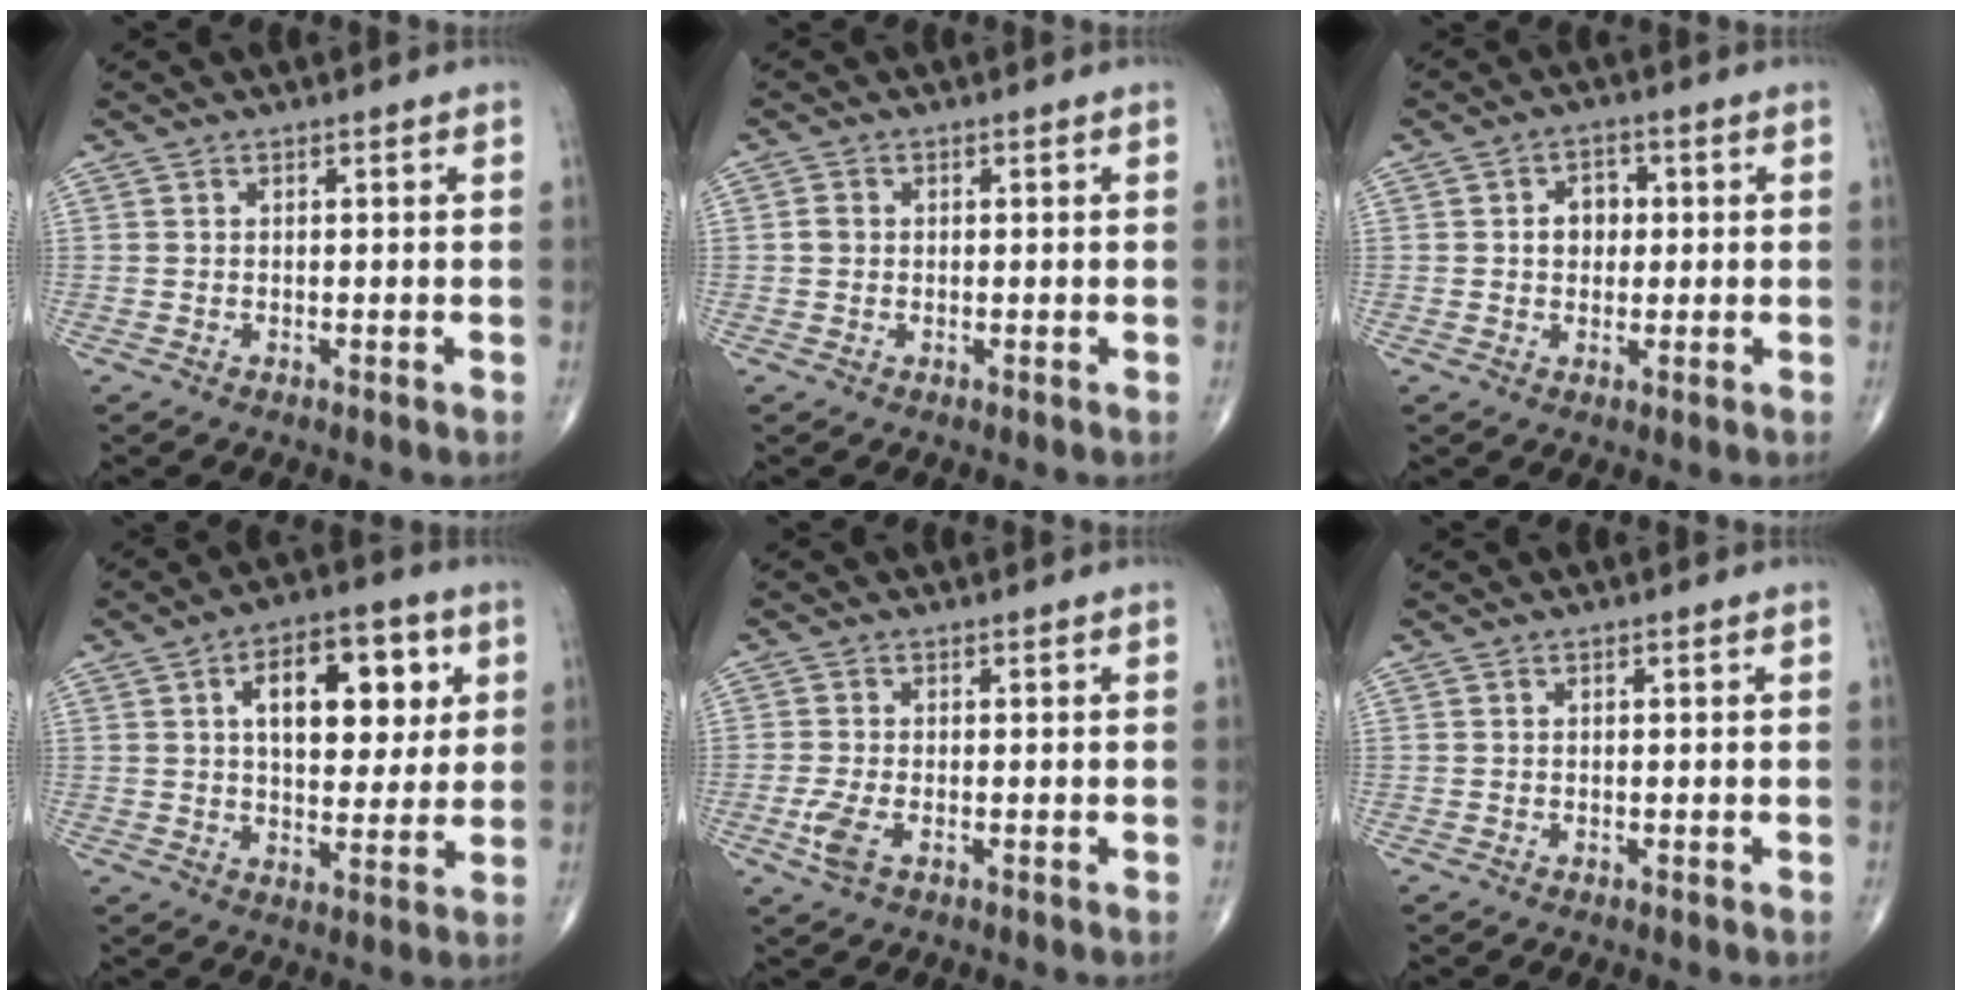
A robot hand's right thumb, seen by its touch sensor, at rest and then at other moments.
{"total": 1.5, "force": [0.0, 1.3, 0.7], "torque": [-0.009, 0.003, 0.000]}
{"total": 4.3, "force": [0.3, 3.5, 2.6], "torque": [-0.017, 0.010, 0.000]}
{"total": 15.2, "force": [4.4, 8.2, 12.0], "torque": [-0.135, 0.000, 0.067]}
{"total": 3.4, "force": [-1.0, 1.5, 2.9], "torque": [-0.073, 0.000, -0.019]}
{"total": 0.0}